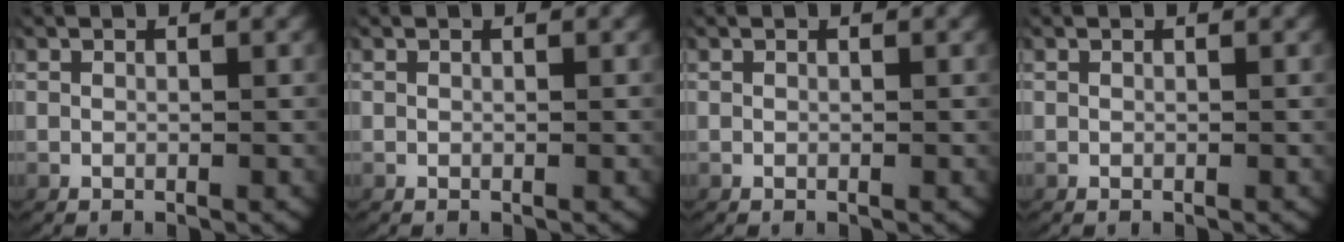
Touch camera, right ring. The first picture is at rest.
{"total": 0.0}
{"total": 0.0}
{"total": 0.0}